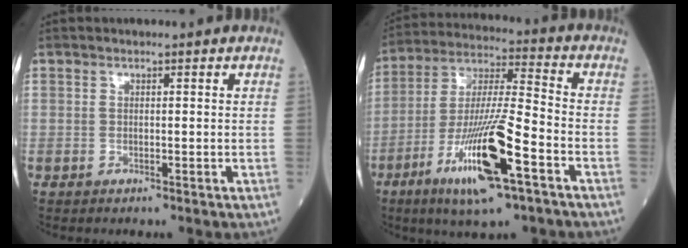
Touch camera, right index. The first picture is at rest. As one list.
[{"total": 16.5, "force": [-7.6, 1.5, 14.6], "torque": [-0.293, -0.022, -0.134]}]